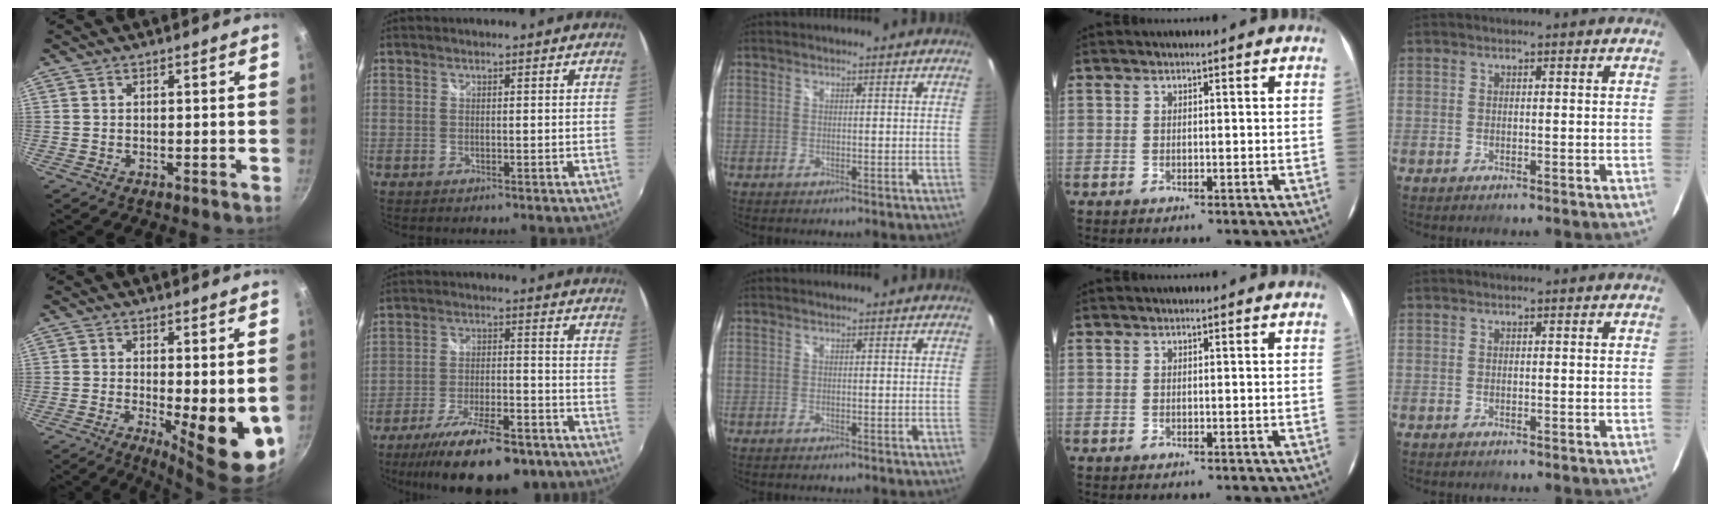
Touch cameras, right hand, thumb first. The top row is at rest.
{"thumb": {"total": 10.9, "force": [-1.2, 3.4, 10.3], "torque": [-0.121, -0.014, -0.004]}, "index": {"total": 19.6, "force": [-14.8, 6.1, 11.4], "torque": [-0.208, -0.025, -0.216]}}